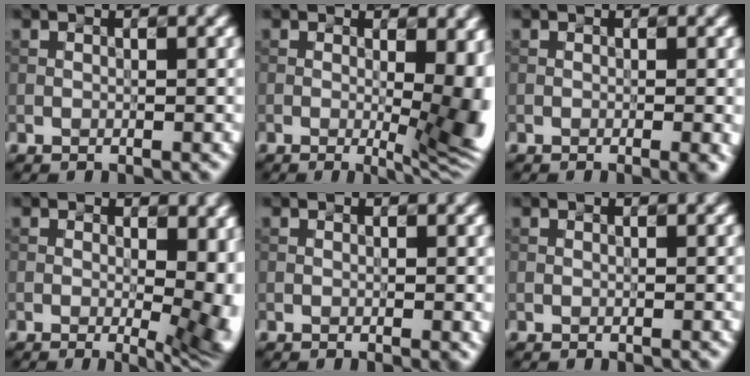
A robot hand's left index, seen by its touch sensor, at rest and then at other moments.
{"total": 11.5, "force": [-0.6, 4.4, 10.6], "torque": [-0.090, 0.019, 0.004]}
{"total": 2.3, "force": [-0.6, 0.8, 2.1], "torque": [-0.012, 0.014, -0.004]}
{"total": 11.7, "force": [-0.5, 5.4, 10.4], "torque": [-0.080, 0.031, 0.005]}
{"total": 1.1, "force": [-0.2, 0.3, 1.0], "torque": [-0.009, 0.008, 0.000]}
{"total": 0.0}